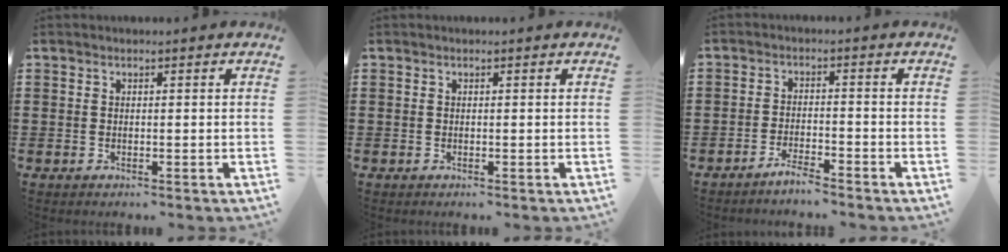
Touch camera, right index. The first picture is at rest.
{"total": 0.0}
{"total": 2.6, "force": [-2.5, 0.1, 0.8], "torque": [-0.014, 0.005, -0.049]}